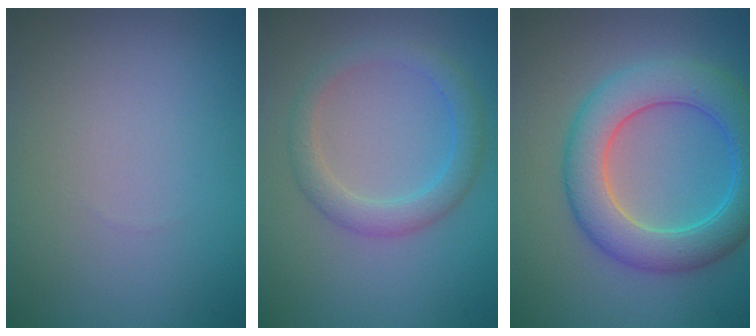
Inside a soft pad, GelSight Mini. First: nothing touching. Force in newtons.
{"total": 2.9, "press": 2.9, "slide": 0.1}
{"total": 6.7, "press": 6.7, "slide": 0.2}